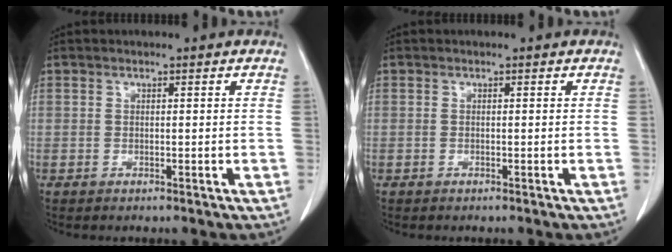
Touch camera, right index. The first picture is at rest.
{"total": 0.0}